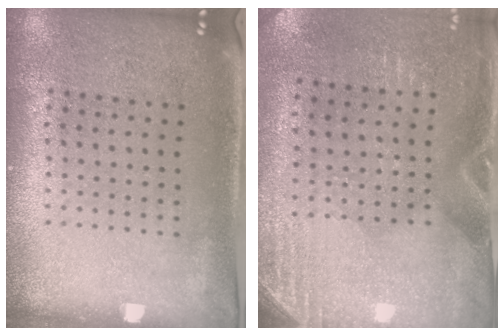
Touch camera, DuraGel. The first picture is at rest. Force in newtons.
{"total": 2.9, "press": 2.5, "slide": 1.3}